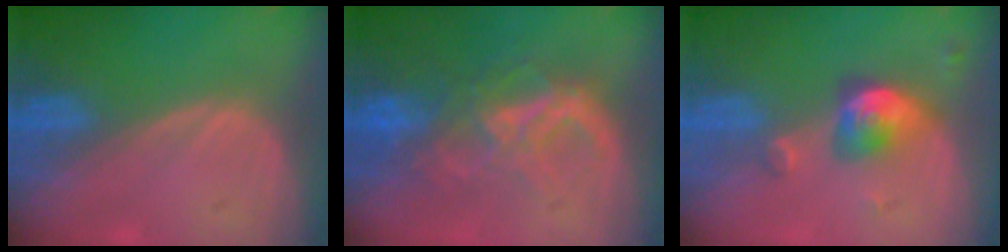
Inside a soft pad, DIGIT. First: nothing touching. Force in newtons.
{"total": 8.7, "press": 7.6, "slide": 4.4}
{"total": 4.9, "press": 4.8, "slide": 1.1}